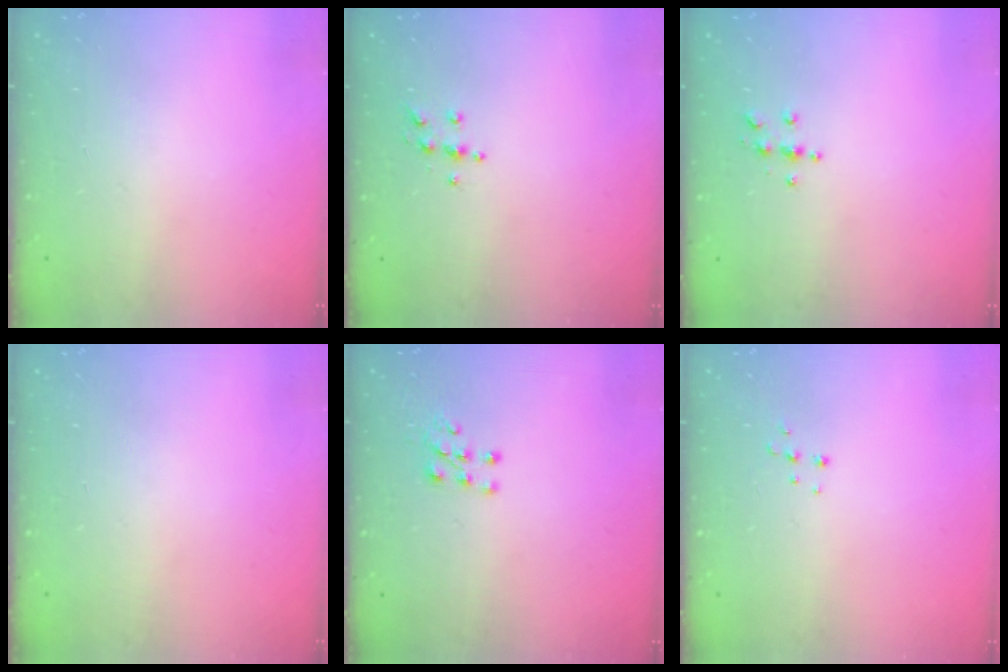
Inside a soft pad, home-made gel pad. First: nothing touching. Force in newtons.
{"total": 4.3, "press": 4.3, "slide": 0.6}
{"total": 3.8, "press": 3.8, "slide": 0.4}
{"total": 0.0}
{"total": 6.0, "press": 6.0, "slide": 0.5}
{"total": 5.1, "press": 5.0, "slide": 0.4}